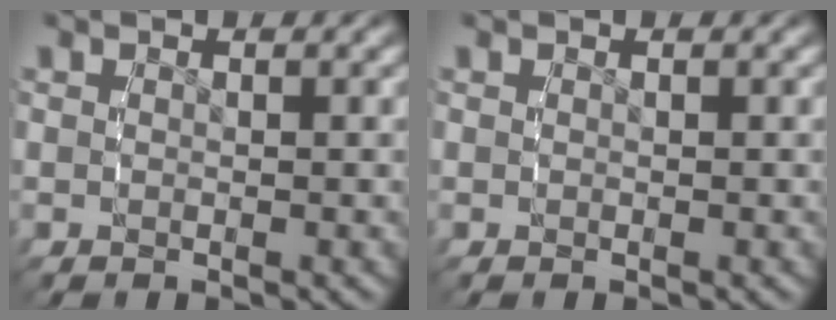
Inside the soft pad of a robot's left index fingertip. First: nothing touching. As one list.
[{"total": 0.0}]